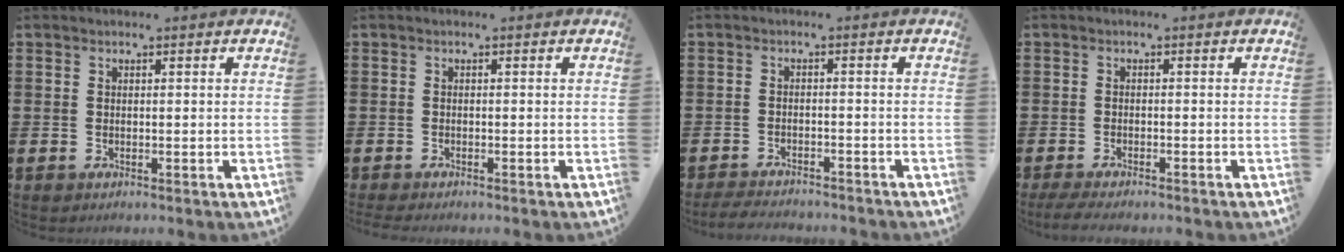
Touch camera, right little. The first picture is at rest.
{"total": 0.7, "force": [-0.6, 0.1, 0.3], "torque": [-0.006, -0.001, -0.013]}
{"total": 2.7, "force": [-2.7, 0.0, 0.3], "torque": [-0.006, 0.004, -0.057]}
{"total": 1.8, "force": [-1.4, 0.2, 1.0], "torque": [-0.016, 0.002, -0.027]}